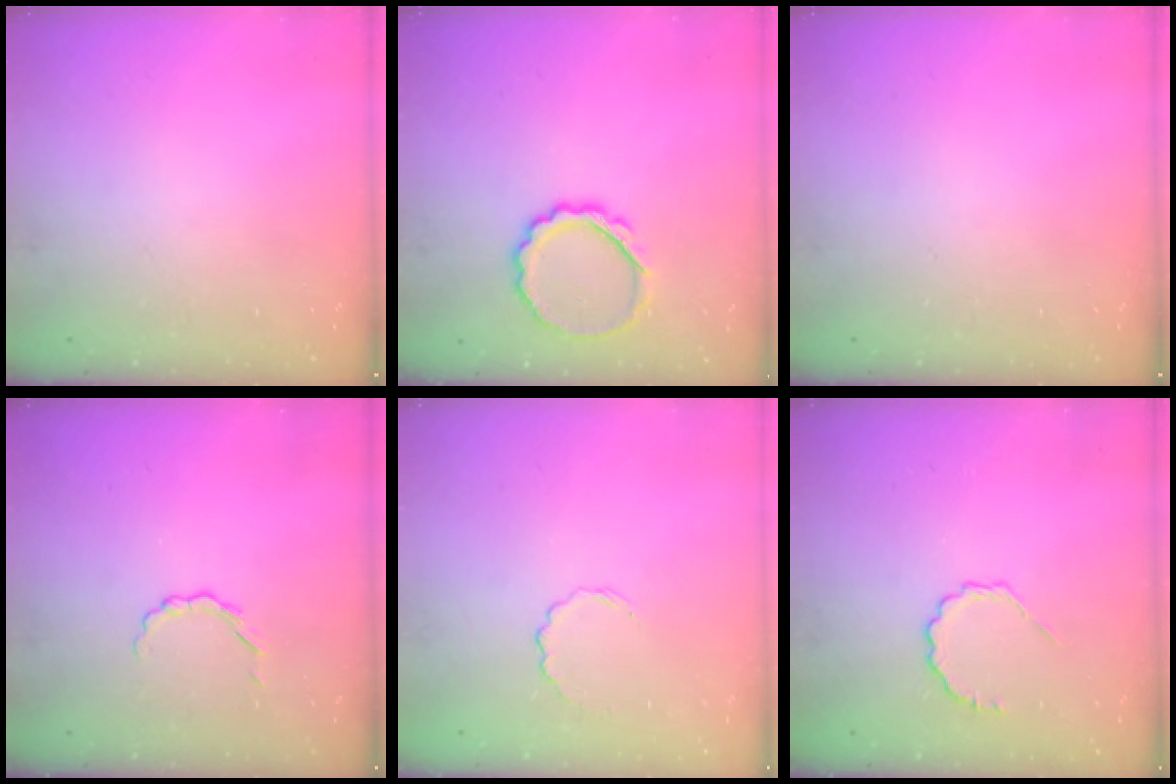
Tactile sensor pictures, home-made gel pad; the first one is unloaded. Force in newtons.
{"total": 8.7, "press": 8.6, "slide": 1.0}
{"total": 0.0}
{"total": 2.4, "press": 2.2, "slide": 0.8}
{"total": 3.9, "press": 3.6, "slide": 1.3}
{"total": 4.0, "press": 3.9, "slide": 1.0}